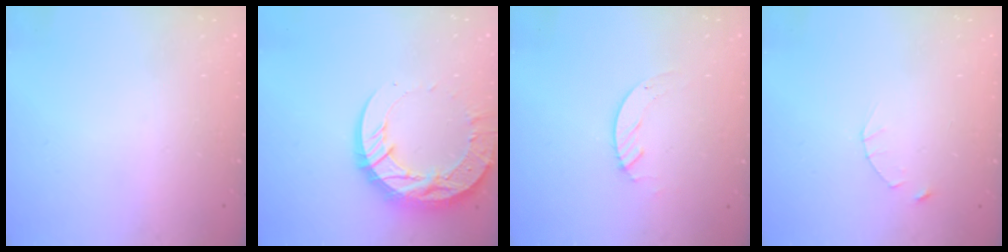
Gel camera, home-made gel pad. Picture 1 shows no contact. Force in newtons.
{"total": 18.7, "press": 18.6, "slide": 1.8}
{"total": 2.4, "press": 2.4, "slide": 0.2}
{"total": 2.5, "press": 2.4, "slide": 0.3}